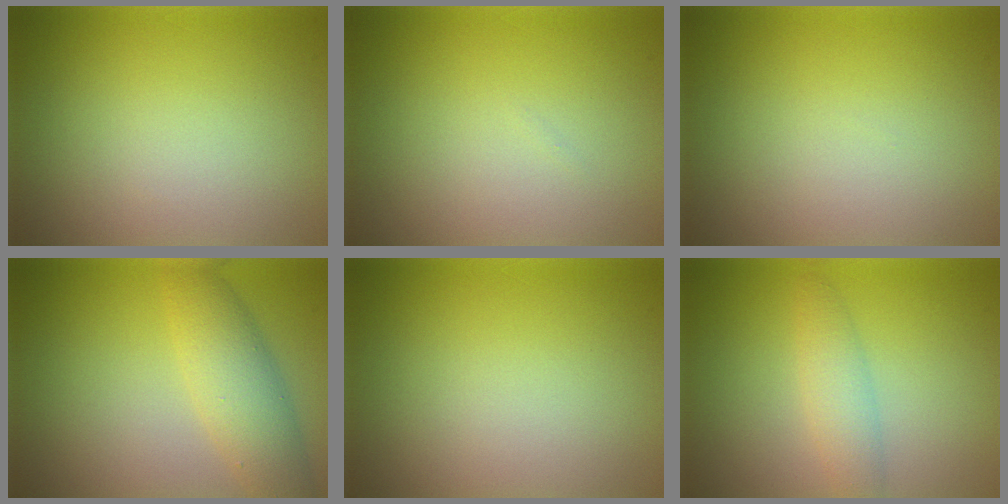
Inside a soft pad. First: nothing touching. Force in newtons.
{"total": 0.0}
{"total": 0.0}
{"total": 4.7, "press": 4.7, "slide": 0.3}
{"total": 0.0}
{"total": 2.5, "press": 2.5, "slide": 0.1}